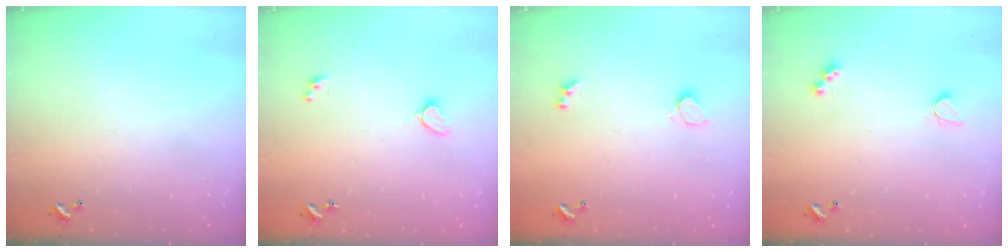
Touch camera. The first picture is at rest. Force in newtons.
{"total": 1.9, "press": 1.9, "slide": 0.3}
{"total": 1.4, "press": 0.7, "slide": 1.2}
{"total": 4.0, "press": 3.9, "slide": 0.9}